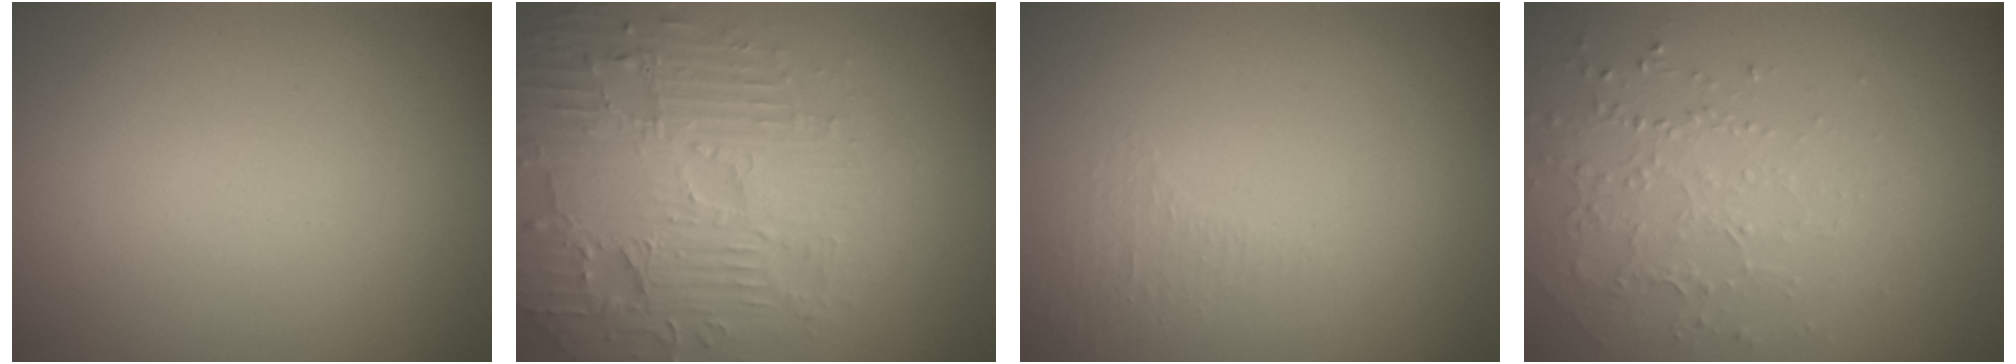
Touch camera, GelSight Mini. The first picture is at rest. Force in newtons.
{"total": 5.4, "press": 4.7, "slide": 2.7}
{"total": 0.8, "press": 0.4, "slide": 0.7}
{"total": 1.5, "press": 1.2, "slide": 0.9}